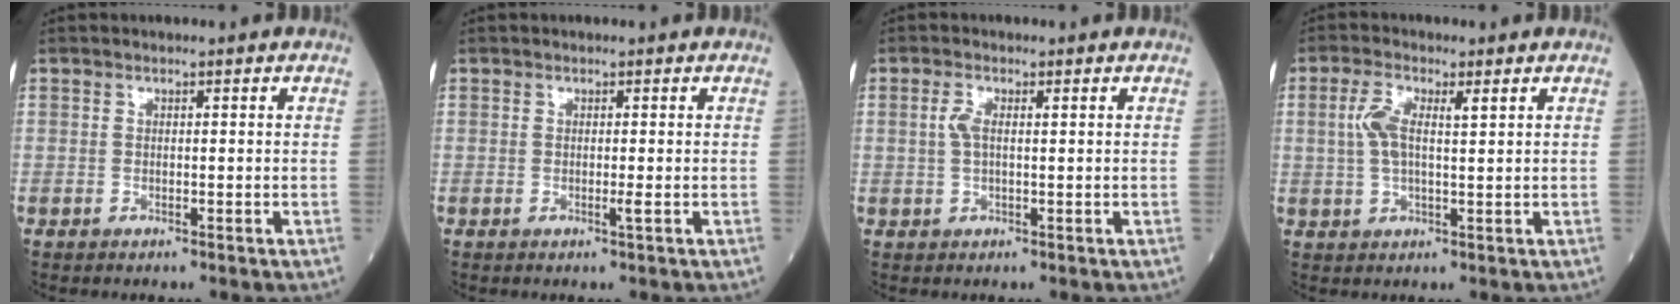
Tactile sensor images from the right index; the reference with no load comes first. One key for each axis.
{"total": 0.7, "fx": -0.2, "fy": -0.3, "fz": 0.6, "tx": -0.009, "ty": -0.002, "tz": -0.004}
{"total": 2.2, "fx": 0.5, "fy": 0.8, "fz": 2.0, "tx": -0.050, "ty": 0.008, "tz": 0.010}
{"total": 4.8, "fx": 1.5, "fy": 1.4, "fz": 4.3, "tx": -0.101, "ty": 0.019, "tz": 0.030}